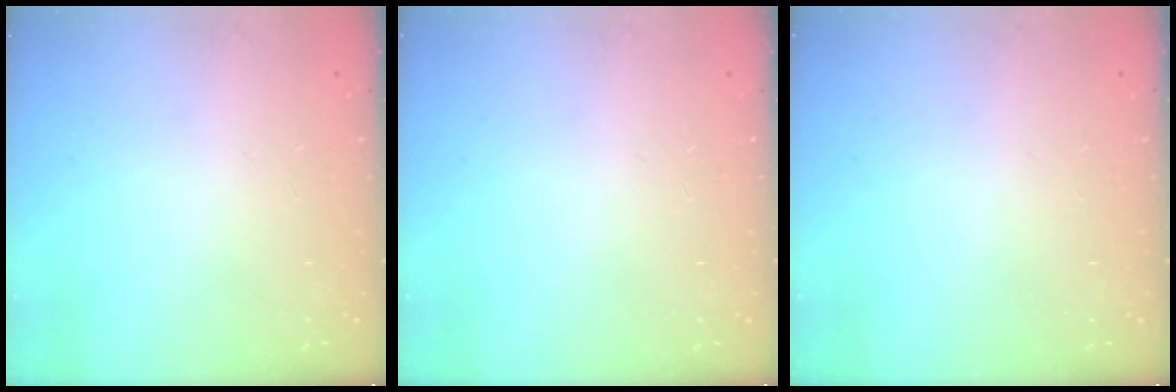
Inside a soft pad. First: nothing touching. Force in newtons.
{"total": 0.0}
{"total": 0.0}